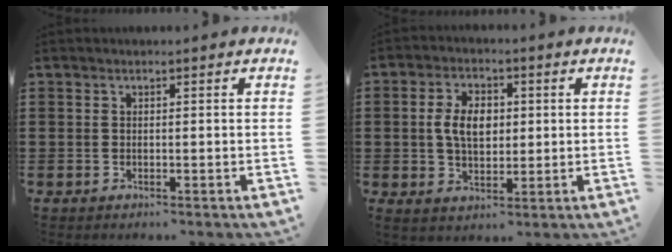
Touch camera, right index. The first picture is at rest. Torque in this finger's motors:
{"motor_torque": [1.28, 0.86, 0.56, 0.19]}